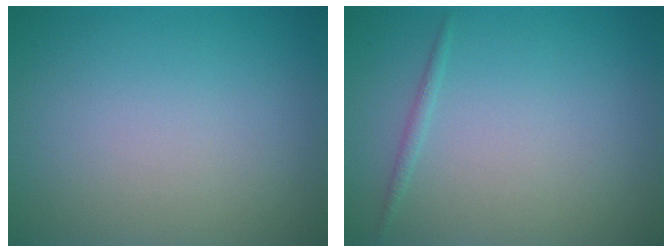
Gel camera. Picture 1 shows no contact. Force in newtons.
{"total": 0.7, "press": 0.7, "slide": 0.0}